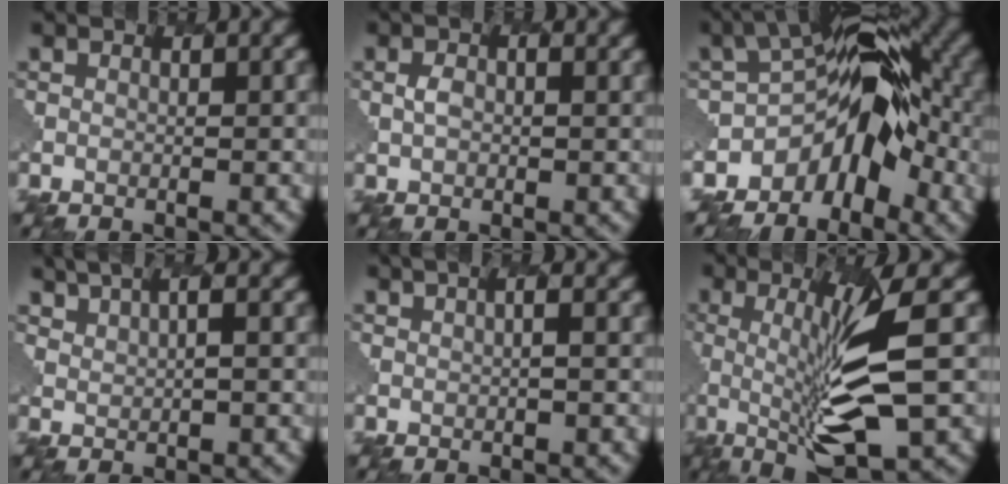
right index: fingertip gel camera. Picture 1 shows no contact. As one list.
[{"total": 1.0, "force": [0.0, 1.0, 0.2], "torque": [-0.042, -0.002, -0.015]}, {"total": 7.2, "force": [-3.2, 4.9, 4.2], "torque": [-0.068, 0.007, -0.093]}, {"total": 5.4, "force": [3.8, 2.5, 2.9], "torque": [-0.083, 0.032, 0.041]}, {"total": 4.3, "force": [1.8, 2.2, 3.3], "torque": [-0.020, 0.034, -0.009]}, {"total": 7.0, "force": [0.1, 1.1, 6.9], "torque": [-0.153, 0.007, -0.021]}]